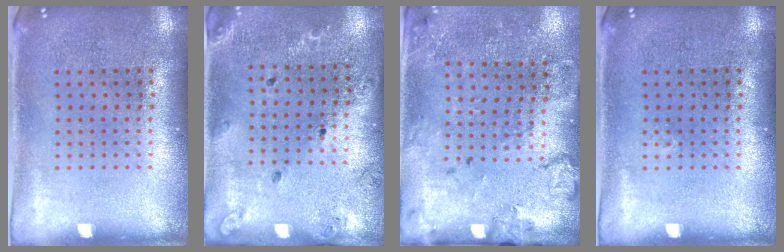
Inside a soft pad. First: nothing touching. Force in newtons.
{"total": 1.3, "press": 1.3, "slide": 0.3}
{"total": 2.0, "press": 1.5, "slide": 1.2}
{"total": 0.0}